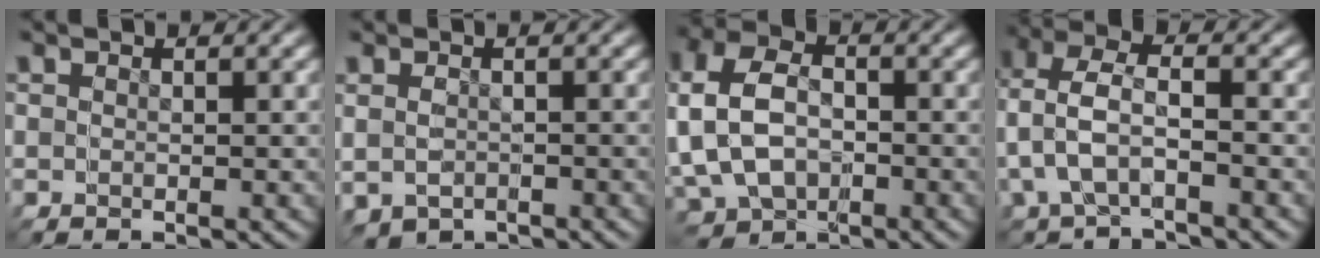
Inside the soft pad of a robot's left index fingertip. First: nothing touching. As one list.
[{"total": 0.8, "force": [-0.7, -0.3, -0.2], "torque": [-0.003, -0.007, -0.006]}, {"total": 6.1, "force": [0.0, 6.1, 0.5], "torque": [-0.040, -0.009, -0.008]}, {"total": 3.1, "force": [-0.8, 2.9, 0.5], "torque": [-0.044, -0.007, -0.017]}]